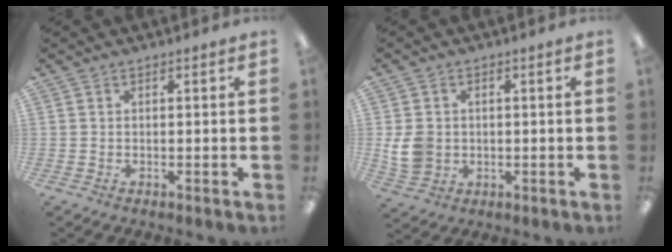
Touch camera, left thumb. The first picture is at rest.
{"total": 6.4, "force": [-0.1, 5.5, 3.2], "torque": [-0.066, 0.008, 0.004]}